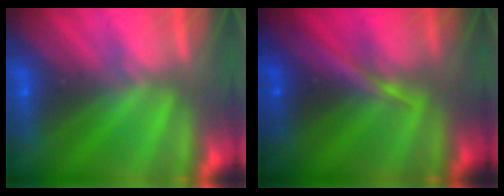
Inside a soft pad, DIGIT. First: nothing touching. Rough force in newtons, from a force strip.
{"total": 2.3}